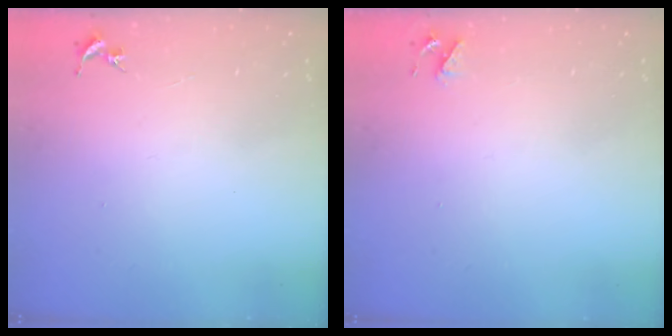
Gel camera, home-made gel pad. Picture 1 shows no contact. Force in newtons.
{"total": 4.1, "press": 4.0, "slide": 0.7}